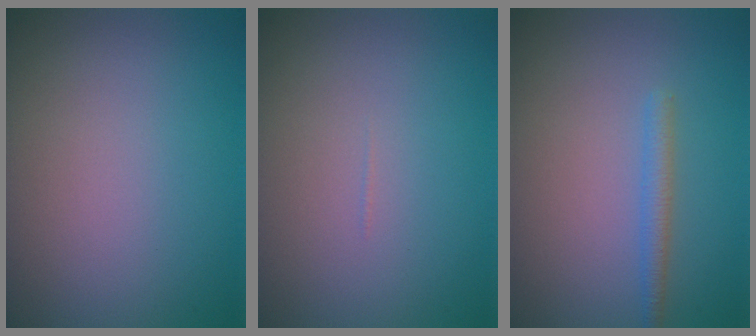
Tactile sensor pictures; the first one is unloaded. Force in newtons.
{"total": 0.0}
{"total": 1.6, "press": 1.6, "slide": 0.0}